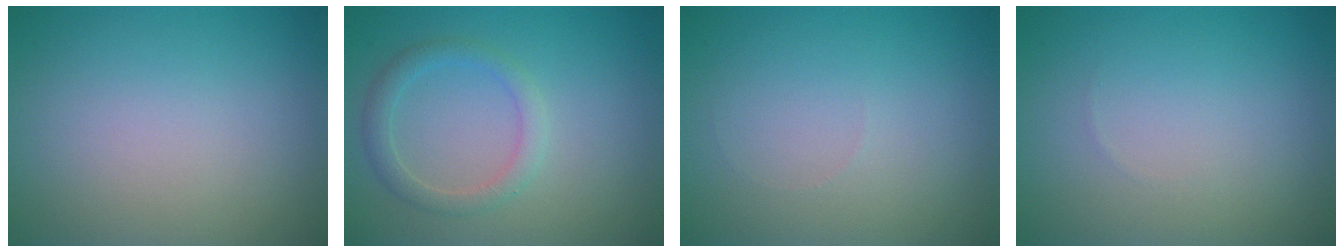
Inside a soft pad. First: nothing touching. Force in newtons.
{"total": 2.1, "press": 2.1, "slide": 0.1}
{"total": 0.0}
{"total": 0.0}